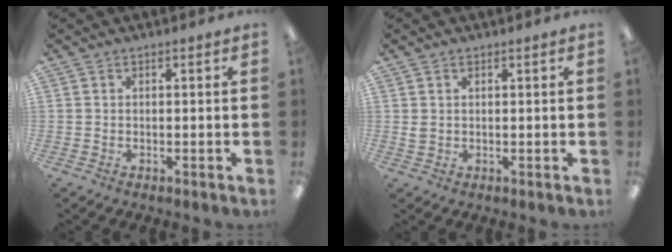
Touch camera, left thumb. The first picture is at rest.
{"total": 1.4, "force": [0.7, 0.9, 0.8], "torque": [-0.018, 0.003, 0.012]}